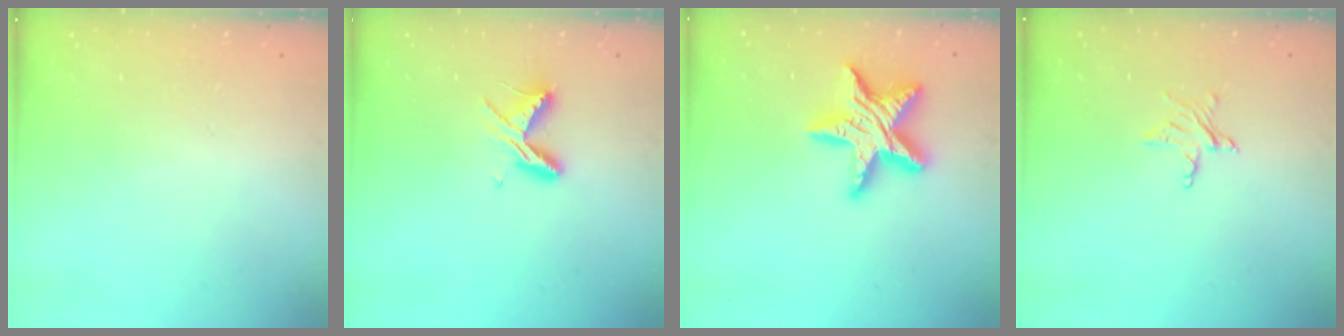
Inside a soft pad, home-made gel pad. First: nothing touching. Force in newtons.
{"total": 6.1, "press": 6.1, "slide": 0.6}
{"total": 15.5, "press": 15.5, "slide": 0.9}
{"total": 4.8, "press": 4.8, "slide": 0.4}